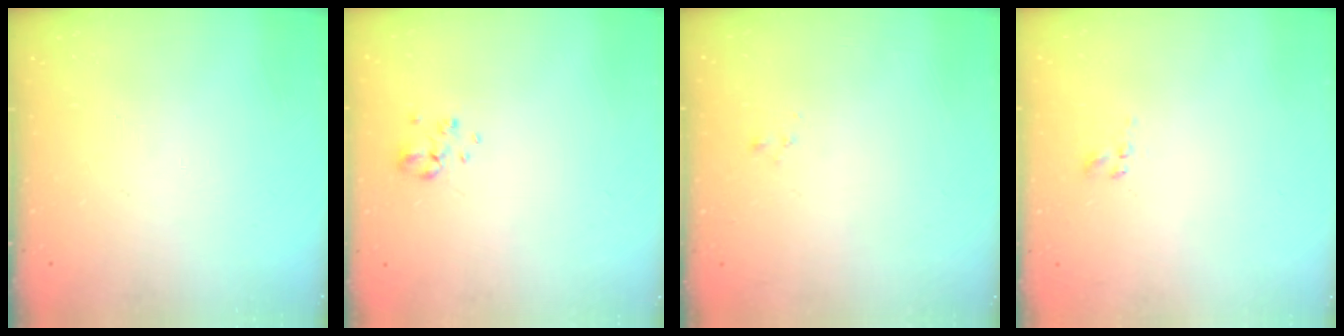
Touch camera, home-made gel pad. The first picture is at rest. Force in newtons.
{"total": 3.4, "press": 3.0, "slide": 1.6}
{"total": 1.0, "press": 0.9, "slide": 0.4}
{"total": 1.0, "press": 0.8, "slide": 0.6}